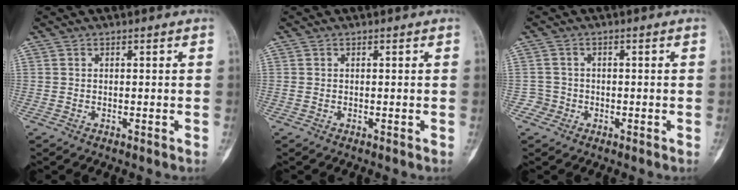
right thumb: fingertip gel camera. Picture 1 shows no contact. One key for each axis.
{"total": 0.0}
{"total": 2.2, "fx": -0.8, "fy": 2.0, "fz": -0.3, "tx": 0.021, "ty": 0.010, "tz": -0.020}